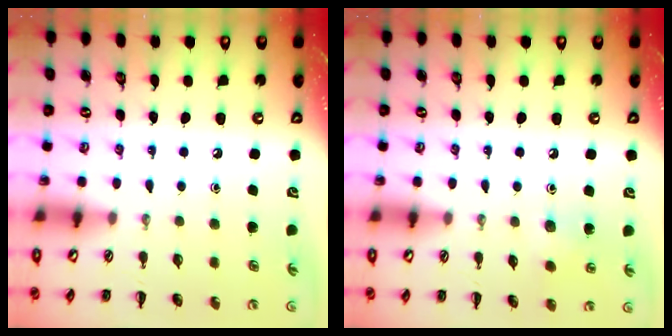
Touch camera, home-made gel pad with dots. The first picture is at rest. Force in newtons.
{"total": 6.3, "press": 6.1, "slide": 1.8}